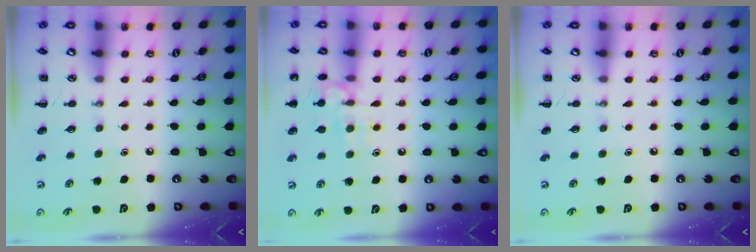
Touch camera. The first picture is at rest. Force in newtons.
{"total": 12.0, "press": 11.9, "slide": 0.7}
{"total": 0.0}